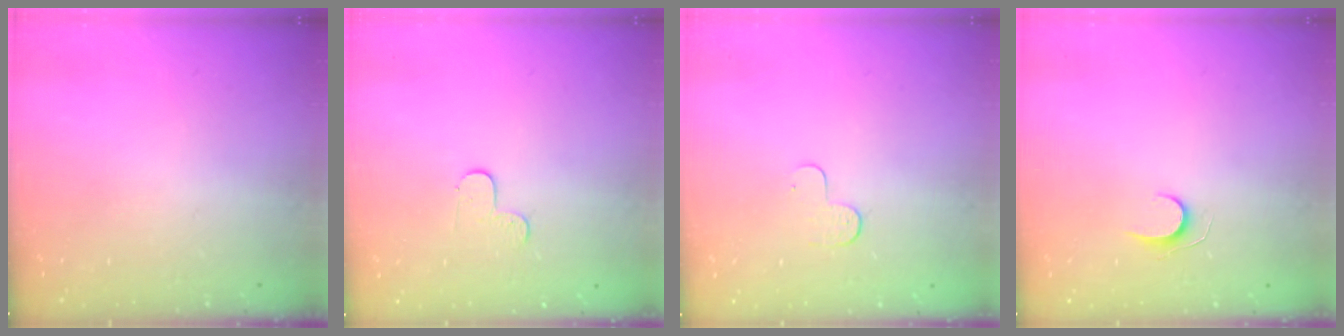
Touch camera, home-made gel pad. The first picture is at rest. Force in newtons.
{"total": 3.7, "press": 3.7, "slide": 0.4}
{"total": 3.1, "press": 3.1, "slide": 0.3}
{"total": 5.4, "press": 5.4, "slide": 0.5}